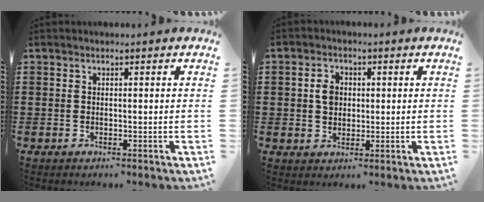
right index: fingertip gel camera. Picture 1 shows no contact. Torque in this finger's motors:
{"motor_torque": [0.10, -0.09, 0.36, 0.07]}